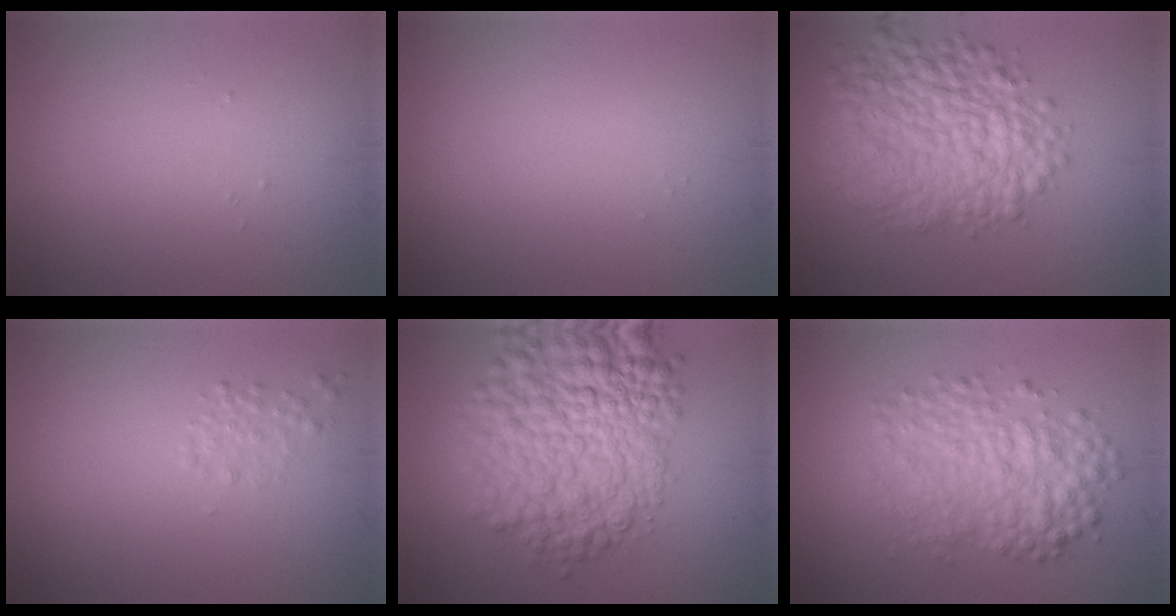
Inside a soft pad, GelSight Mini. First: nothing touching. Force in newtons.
{"total": 0.0}
{"total": 8.3, "press": 8.3, "slide": 0.2}
{"total": 1.1, "press": 1.1, "slide": 0.0}
{"total": 10.1, "press": 10.1, "slide": 0.3}
{"total": 5.4, "press": 5.4, "slide": 0.0}